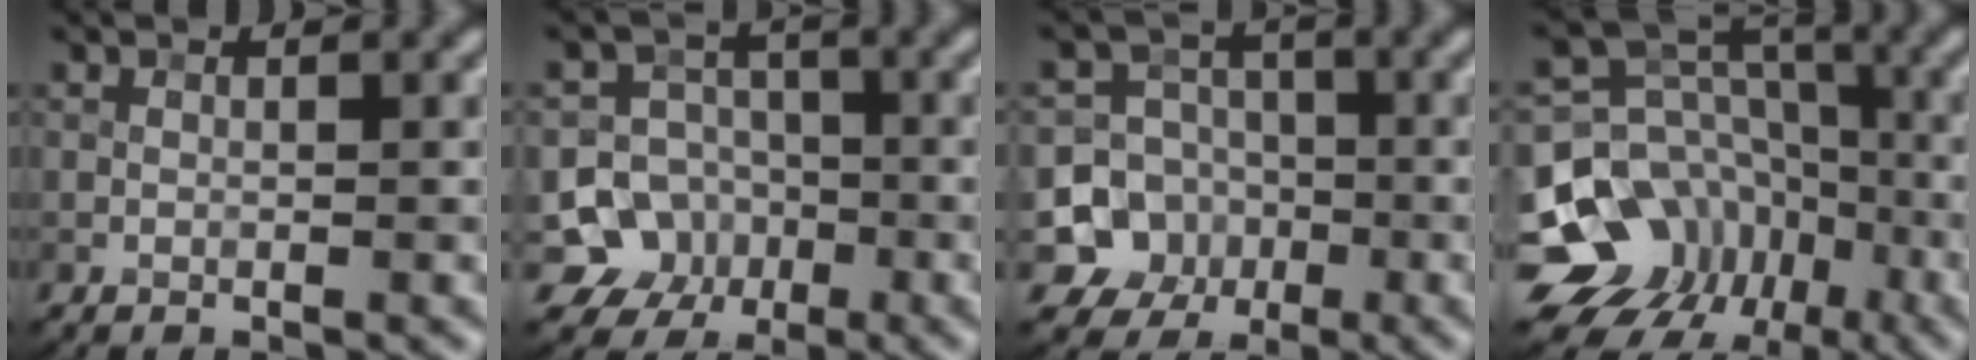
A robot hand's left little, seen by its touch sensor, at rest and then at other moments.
{"total": 7.5, "force": [-3.0, 6.7, 1.3], "torque": [0.001, -0.006, -0.076]}
{"total": 9.0, "force": [-2.9, 8.3, 1.6], "torque": [-0.018, -0.006, -0.075]}
{"total": 10.1, "force": [-5.0, 8.0, 3.8], "torque": [-0.064, 0.018, -0.095]}